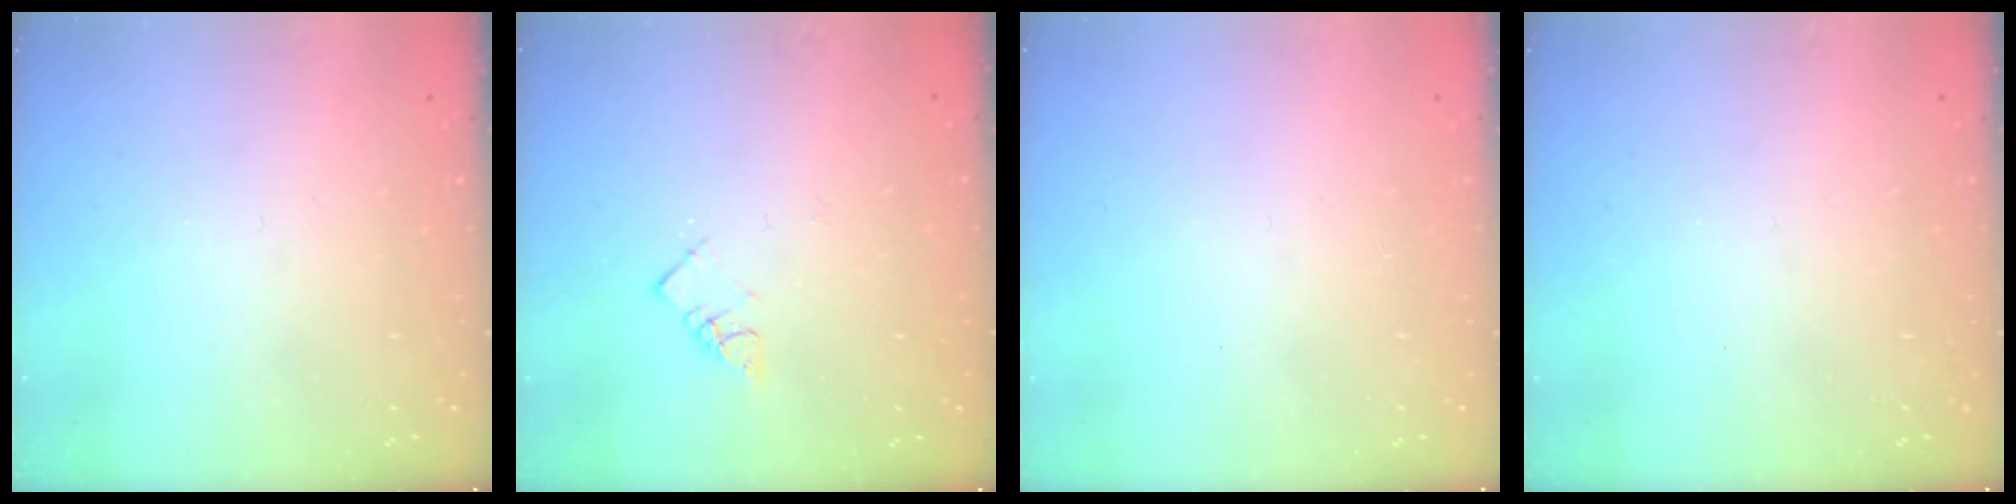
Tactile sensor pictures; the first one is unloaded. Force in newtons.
{"total": 3.6, "press": 3.6, "slide": 0.2}
{"total": 1.6, "press": 1.6, "slide": 0.1}
{"total": 0.0}